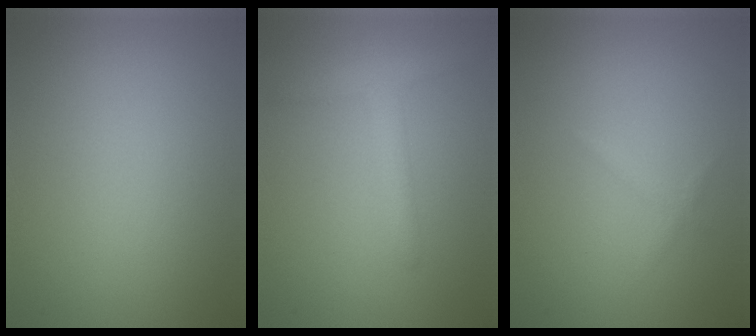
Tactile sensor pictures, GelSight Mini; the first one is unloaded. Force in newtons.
{"total": 2.7, "press": 2.7, "slide": 0.2}
{"total": 0.7, "press": 0.7, "slide": 0.0}